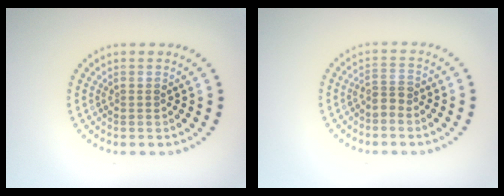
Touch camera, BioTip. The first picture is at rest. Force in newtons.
{"total": 1.8, "press": 1.4, "slide": 1.1}